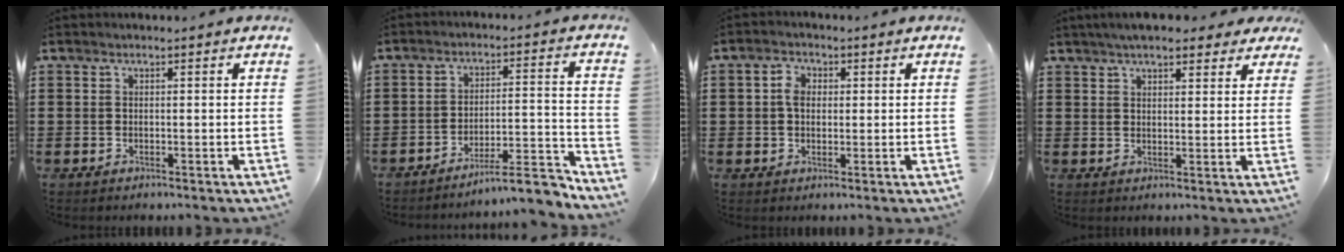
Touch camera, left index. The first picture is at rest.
{"total": 8.0, "force": [-7.1, 0.3, 3.8], "torque": [-0.052, 0.010, -0.131]}
{"total": 3.1, "force": [0.4, 2.3, 2.1], "torque": [-0.048, 0.012, 0.006]}
{"total": 5.1, "force": [4.3, 1.4, 2.4], "torque": [-0.059, 0.003, 0.078]}